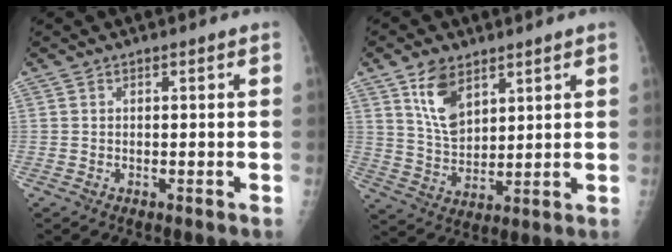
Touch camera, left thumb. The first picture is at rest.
{"total": 9.1, "force": [5.1, 5.3, 5.4], "torque": [-0.077, -0.032, 0.105]}